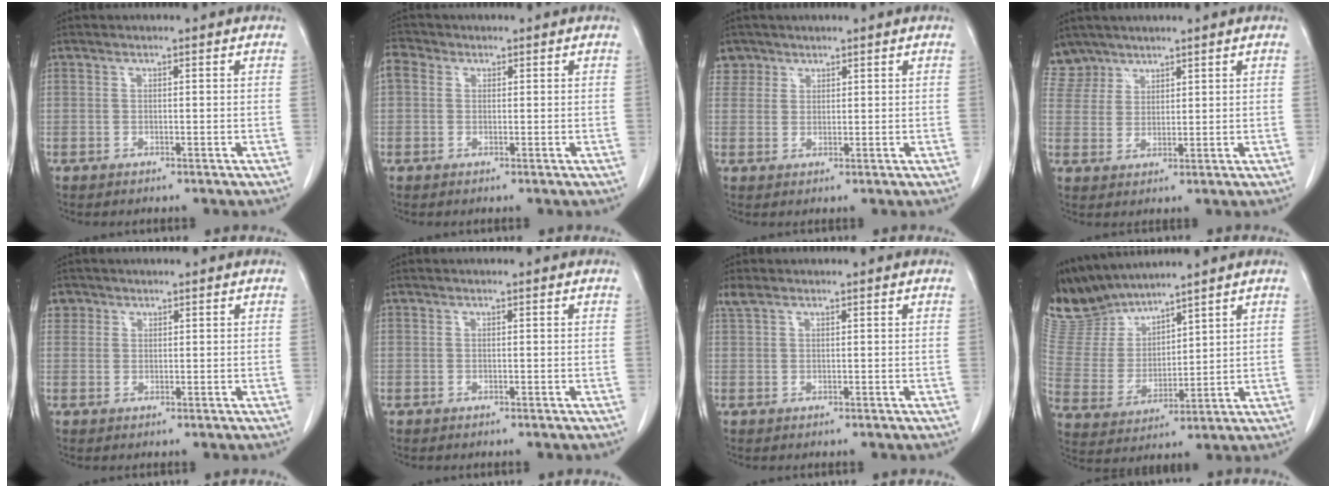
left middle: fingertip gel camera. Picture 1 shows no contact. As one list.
[{"total": 2.6, "force": [0.9, 2.1, 1.3], "torque": [-0.035, 0.017, 0.014]}, {"total": 2.9, "force": [2.0, 2.1, -0.4], "torque": [0.016, 0.004, 0.033]}, {"total": 5.2, "force": [4.5, 2.7, -0.5], "torque": [0.016, 0.003, 0.092]}, {"total": 2.1, "force": [1.1, 1.8, 0.1], "torque": [0.009, 0.006, 0.015]}, {"total": 0.0}, {"total": 1.5, "force": [1.2, 0.6, 0.7], "torque": [-0.023, 0.018, 0.030]}, {"total": 10.2, "force": [10.0, 1.5, 1.2], "torque": [-0.047, 0.001, 0.225]}]